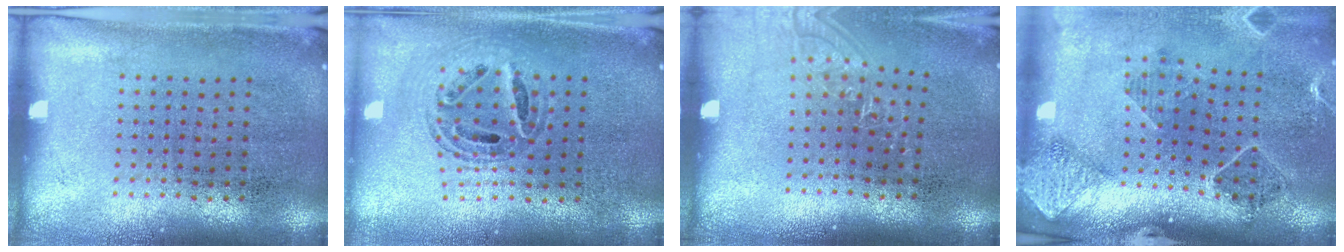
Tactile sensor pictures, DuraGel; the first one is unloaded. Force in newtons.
{"total": 0.8, "press": 0.8, "slide": 0.1}
{"total": 1.0, "press": 0.9, "slide": 0.3}
{"total": 1.6, "press": 1.6, "slide": 0.2}